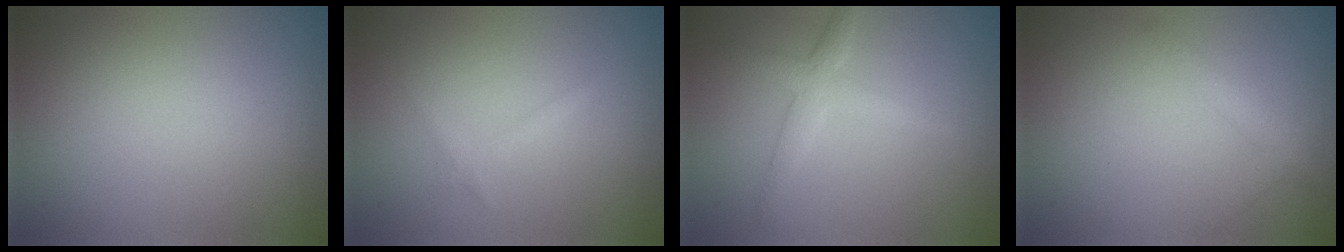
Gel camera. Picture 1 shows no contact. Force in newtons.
{"total": 0.8, "press": 0.8, "slide": 0.0}
{"total": 2.7, "press": 2.7, "slide": 0.0}
{"total": 1.9, "press": 1.9, "slide": 0.0}